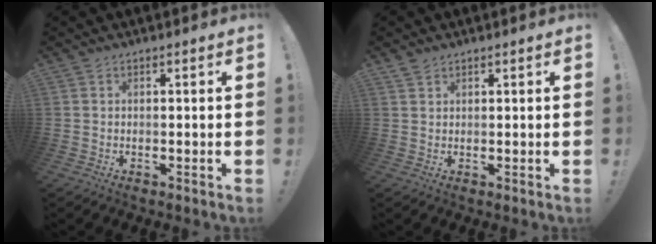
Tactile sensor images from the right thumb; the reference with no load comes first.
{"total": 1.4, "force": [1.3, 0.6, 0.4], "torque": [-0.006, -0.005, 0.024]}